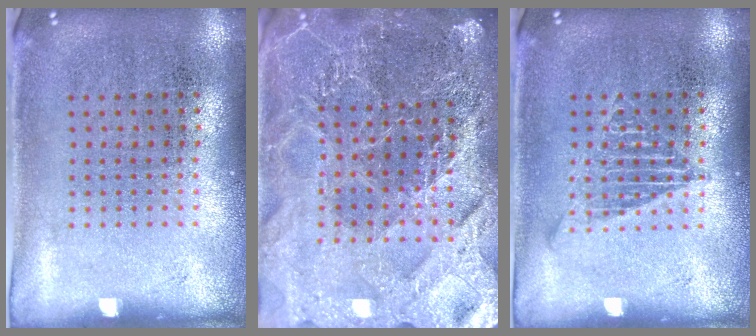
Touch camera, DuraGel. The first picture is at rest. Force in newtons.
{"total": 5.5, "press": 4.9, "slide": 2.5}
{"total": 1.7, "press": 1.7, "slide": 0.2}